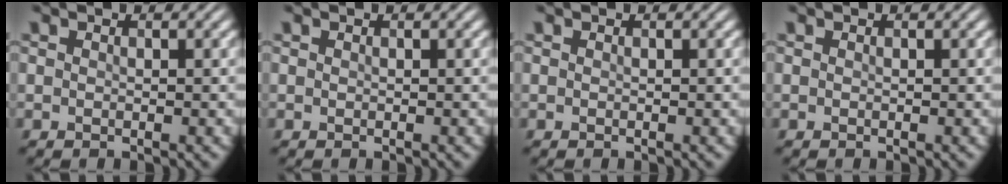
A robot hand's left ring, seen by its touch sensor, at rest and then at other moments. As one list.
[{"total": 0.0}, {"total": 0.0}, {"total": 0.0}]